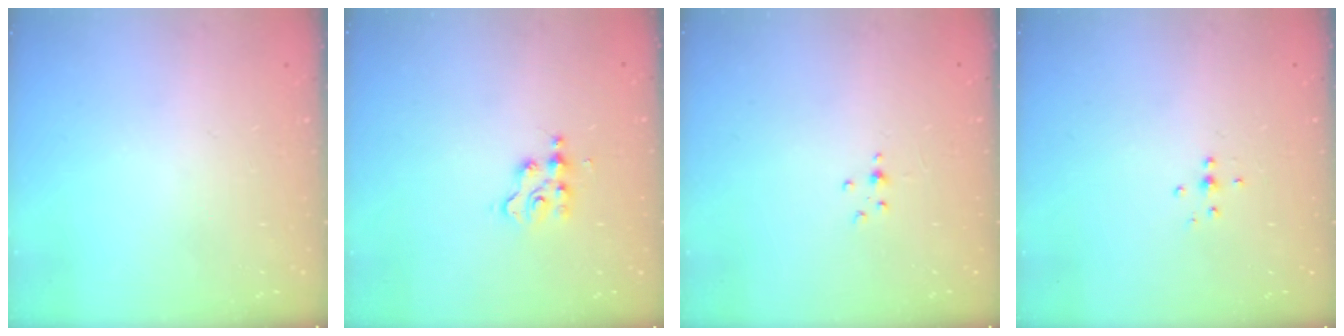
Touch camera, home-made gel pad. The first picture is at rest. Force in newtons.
{"total": 2.7, "press": 2.6, "slide": 0.3}
{"total": 2.0, "press": 2.0, "slide": 0.3}
{"total": 4.2, "press": 4.1, "slide": 0.8}